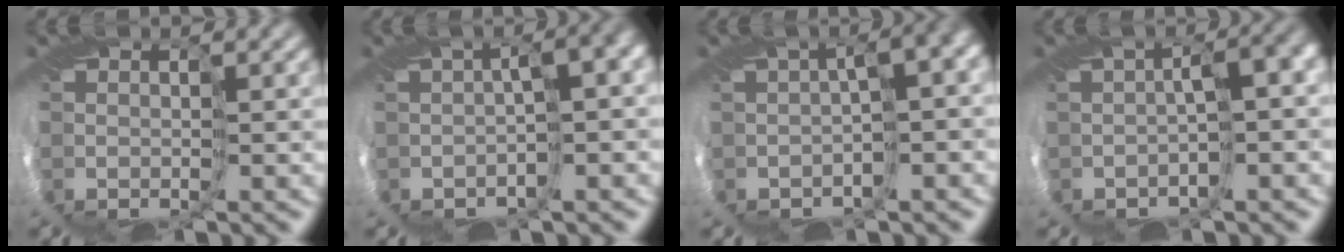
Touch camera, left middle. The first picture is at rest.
{"total": 7.0, "force": [-1.4, 2.8, 6.2], "torque": [-0.076, 0.014, -0.008]}
{"total": 9.1, "force": [-1.9, 3.9, 8.0], "torque": [-0.092, 0.017, -0.010]}
{"total": 4.3, "force": [-1.7, 1.0, 3.9], "torque": [-0.042, 0.010, -0.021]}